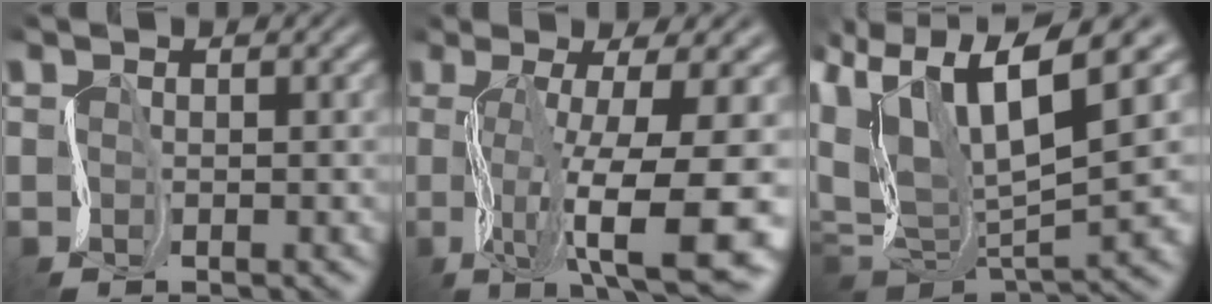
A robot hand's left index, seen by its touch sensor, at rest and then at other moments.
{"total": 12.8, "force": [-1.7, 3.9, 12.1], "torque": [-0.186, -0.008, -0.010]}
{"total": 11.6, "force": [5.1, 4.7, 9.3], "torque": [-0.191, 0.007, 0.101]}